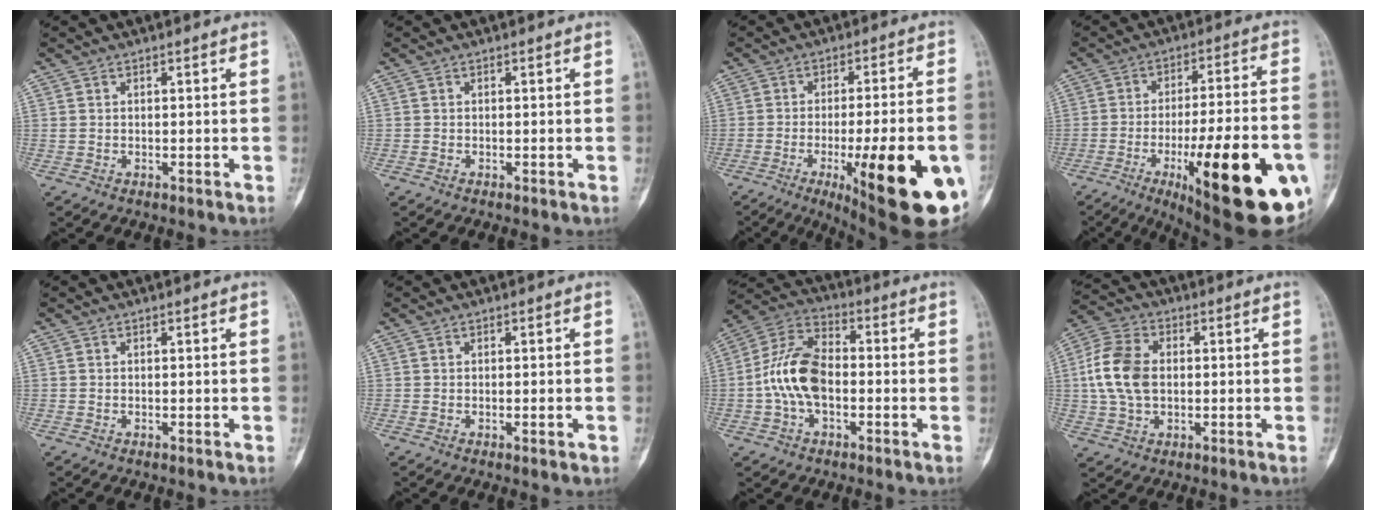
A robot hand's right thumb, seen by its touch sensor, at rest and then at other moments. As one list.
[{"total": 0.0}, {"total": 24.7, "force": [-8.6, 6.0, 22.4], "torque": [-0.251, -0.002, -0.106]}, {"total": 28.7, "force": [-10.4, 7.5, 25.7], "torque": [-0.312, 0.017, -0.137]}, {"total": 0.0}, {"total": 1.2, "force": [-0.3, 0.2, 1.1], "torque": [-0.009, -0.003, -0.004]}, {"total": 12.2, "force": [-1.5, 7.2, 9.8], "torque": [-0.193, 0.038, -0.037]}, {"total": 11.3, "force": [0.5, 7.7, 8.3], "torque": [-0.166, 0.014, 0.007]}]